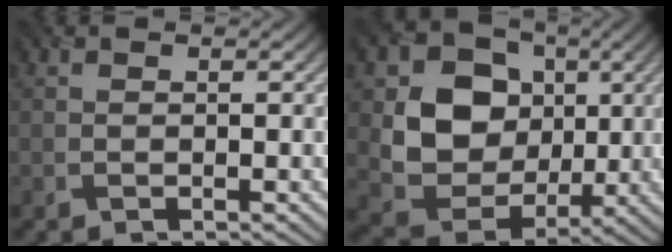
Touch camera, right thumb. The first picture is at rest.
{"total": 11.9, "force": [1.7, 10.0, 6.2], "torque": [-0.130, -0.007, 0.024]}